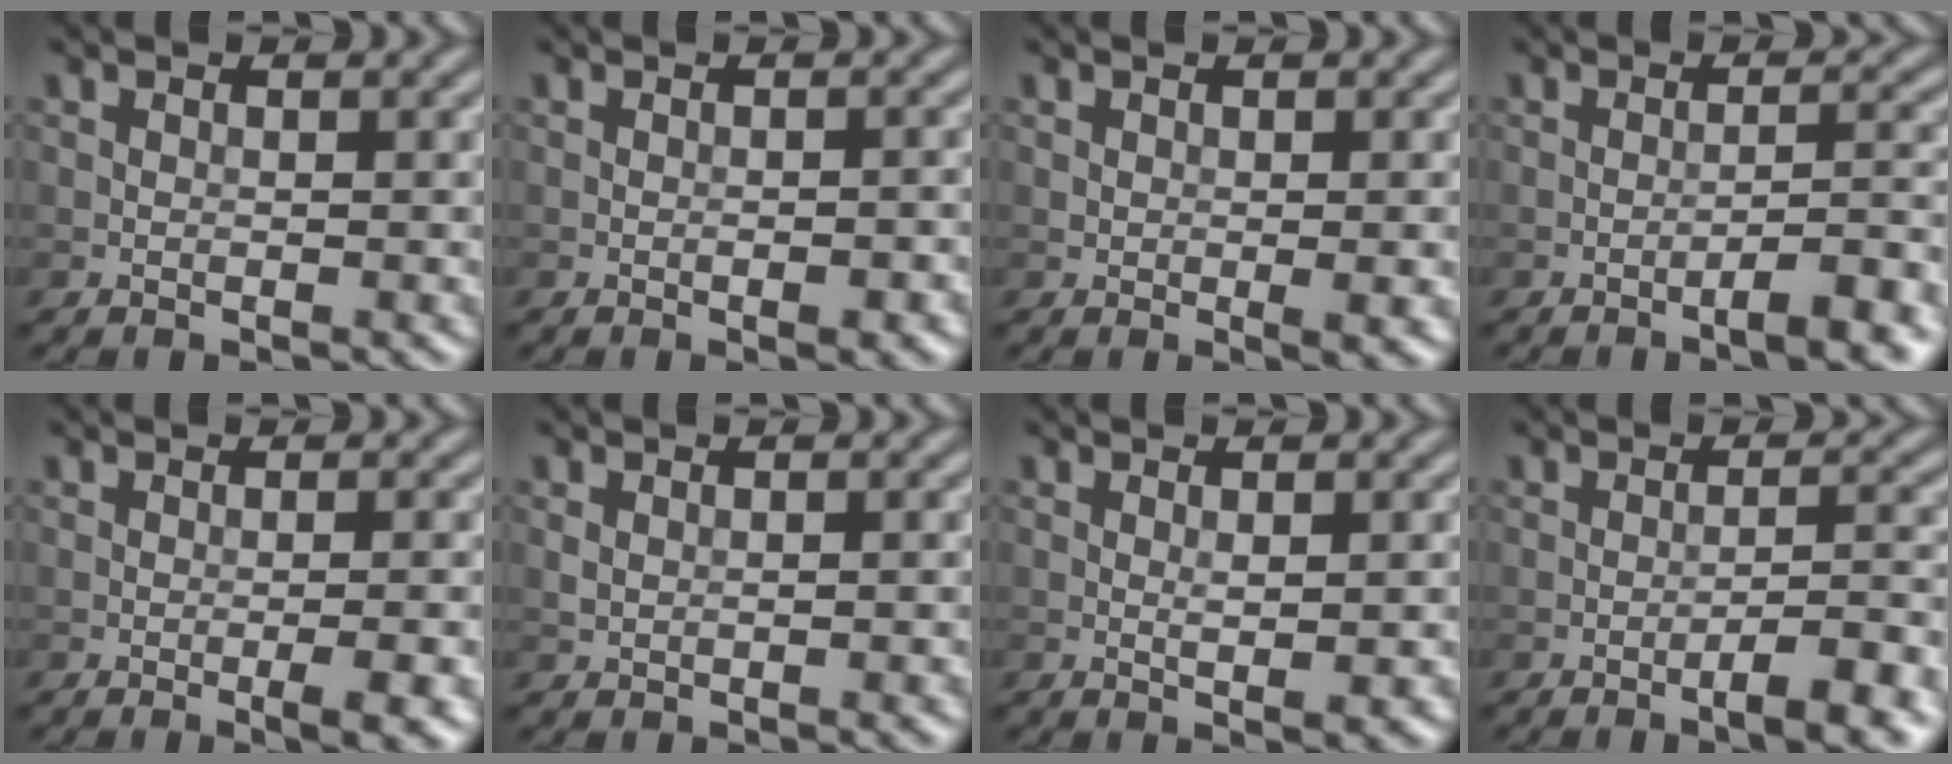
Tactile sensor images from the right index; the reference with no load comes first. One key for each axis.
{"total": 1.7, "fx": -0.7, "fy": 0.5, "fz": 1.5, "tx": -0.021, "ty": 0.001, "tz": -0.009}
{"total": 1.8, "fx": -0.2, "fy": 0.7, "fz": 1.7, "tx": -0.024, "ty": -0.006, "tz": 0.001}
{"total": 4.3, "fx": -2.5, "fy": 0.7, "fz": 3.4, "tx": -0.039, "ty": 0.017, "tz": -0.044}
{"total": 3.9, "fx": -1.2, "fy": 0.9, "fz": 3.5, "tx": -0.046, "ty": 0.000, "tz": -0.019}
{"total": 1.4, "fx": -0.2, "fy": 0.7, "fz": 1.2, "tx": -0.021, "ty": -0.001, "tz": 0.001}
{"total": 1.8, "fx": 0.0, "fy": 0.3, "fz": 1.8, "tx": -0.030, "ty": -0.002, "tz": 0.001}
{"total": 4.7, "fx": -2.6, "fy": 0.8, "fz": 3.8, "tx": -0.050, "ty": 0.013, "tz": -0.044}